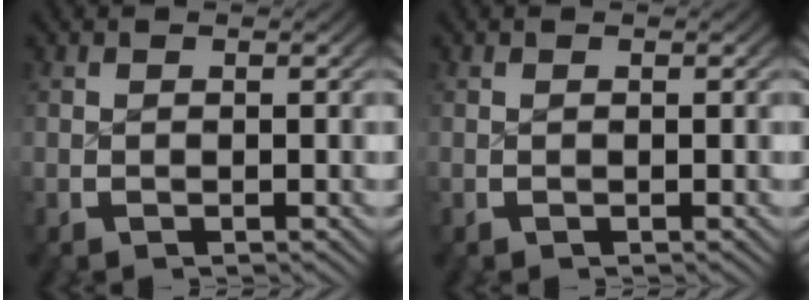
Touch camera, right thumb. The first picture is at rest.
{"total": 0.0}